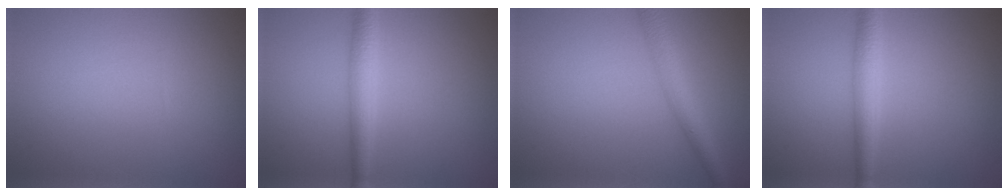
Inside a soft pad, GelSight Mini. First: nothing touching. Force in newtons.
{"total": 2.7, "press": 2.7, "slide": 0.0}
{"total": 3.4, "press": 3.4, "slide": 0.1}
{"total": 2.7, "press": 2.7, "slide": 0.0}